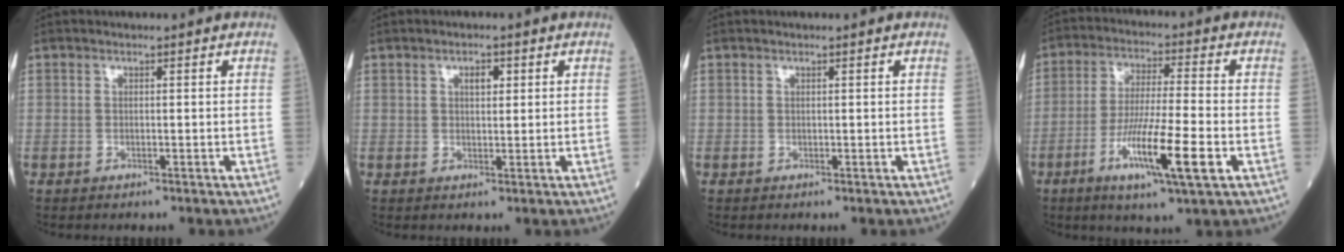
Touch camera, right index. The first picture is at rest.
{"total": 2.2, "force": [1.0, 1.1, 1.6], "torque": [-0.019, 0.002, 0.015]}
{"total": 0.0}
{"total": 11.8, "force": [-4.4, 0.5, 11.0], "torque": [-0.199, -0.017, -0.078]}